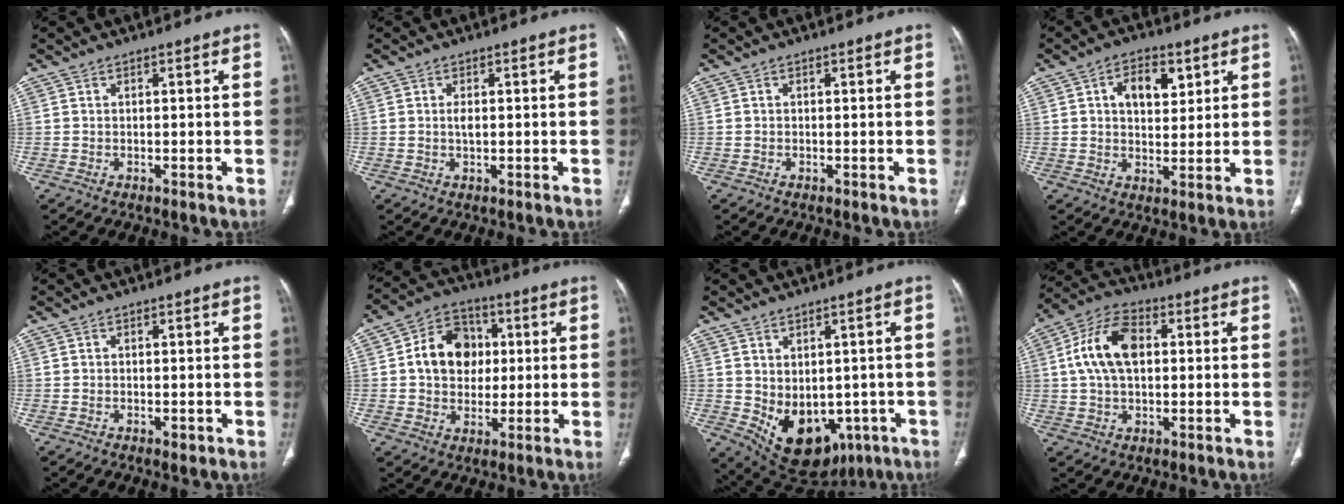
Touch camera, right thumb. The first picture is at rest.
{"total": 1.6, "force": [0.2, 0.7, 1.4], "torque": [-0.028, -0.001, 0.006]}
{"total": 0.0}
{"total": 8.1, "force": [3.1, 4.9, 5.7], "torque": [-0.060, -0.010, 0.048]}
{"total": 1.1, "force": [-0.3, 0.7, 0.8], "torque": [-0.008, -0.002, -0.003]}
{"total": 12.3, "force": [1.5, 10.0, 7.0], "torque": [-0.079, 0.013, 0.020]}
{"total": 14.2, "force": [-3.9, 10.0, 9.2], "torque": [-0.116, 0.003, -0.023]}
{"total": 12.5, "force": [1.9, 7.6, 9.6], "torque": [-0.179, 0.021, 0.029]}